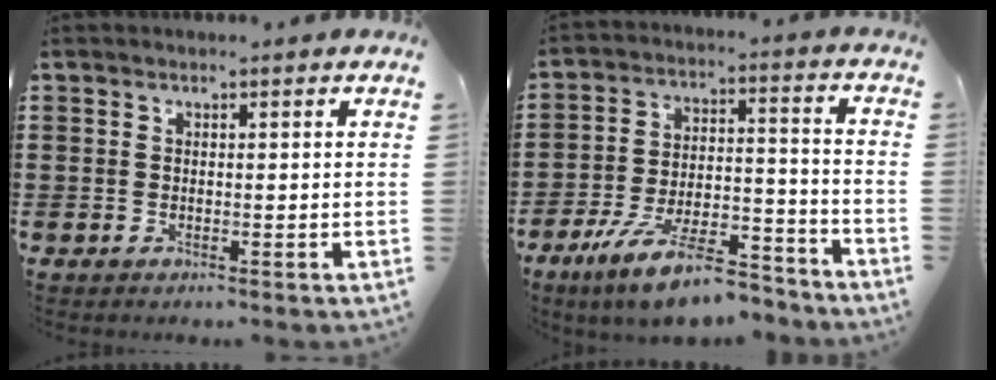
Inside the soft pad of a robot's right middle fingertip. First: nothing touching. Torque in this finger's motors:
{"motor_torque": [2.14, 0.00, 0.48, 0.17]}